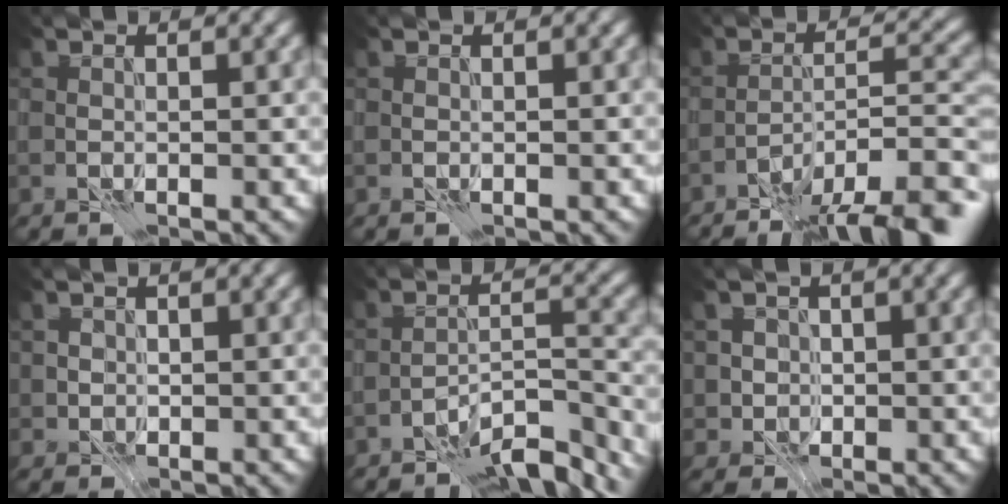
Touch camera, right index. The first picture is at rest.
{"total": 0.0}
{"total": 11.0, "force": [-8.4, 2.4, 6.7], "torque": [-0.094, 0.005, -0.130]}
{"total": 1.4, "force": [0.6, 1.2, 0.2], "torque": [-0.001, 0.000, 0.011]}
{"total": 7.0, "force": [-5.9, 1.6, 3.5], "torque": [-0.045, 0.007, -0.100]}
{"total": 2.2, "force": [0.6, 2.1, 0.4], "torque": [0.005, 0.000, 0.018]}